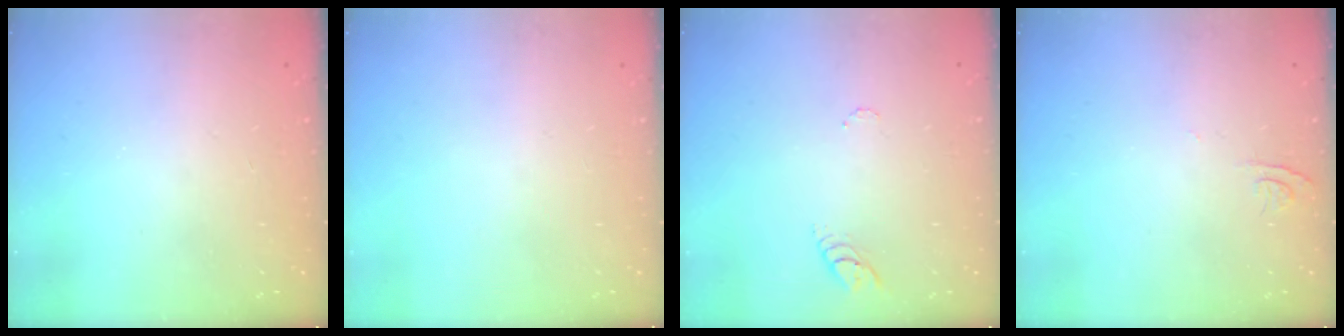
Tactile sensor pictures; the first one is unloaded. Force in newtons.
{"total": 0.0}
{"total": 4.1, "press": 4.0, "slide": 0.4}
{"total": 4.3, "press": 4.3, "slide": 0.5}